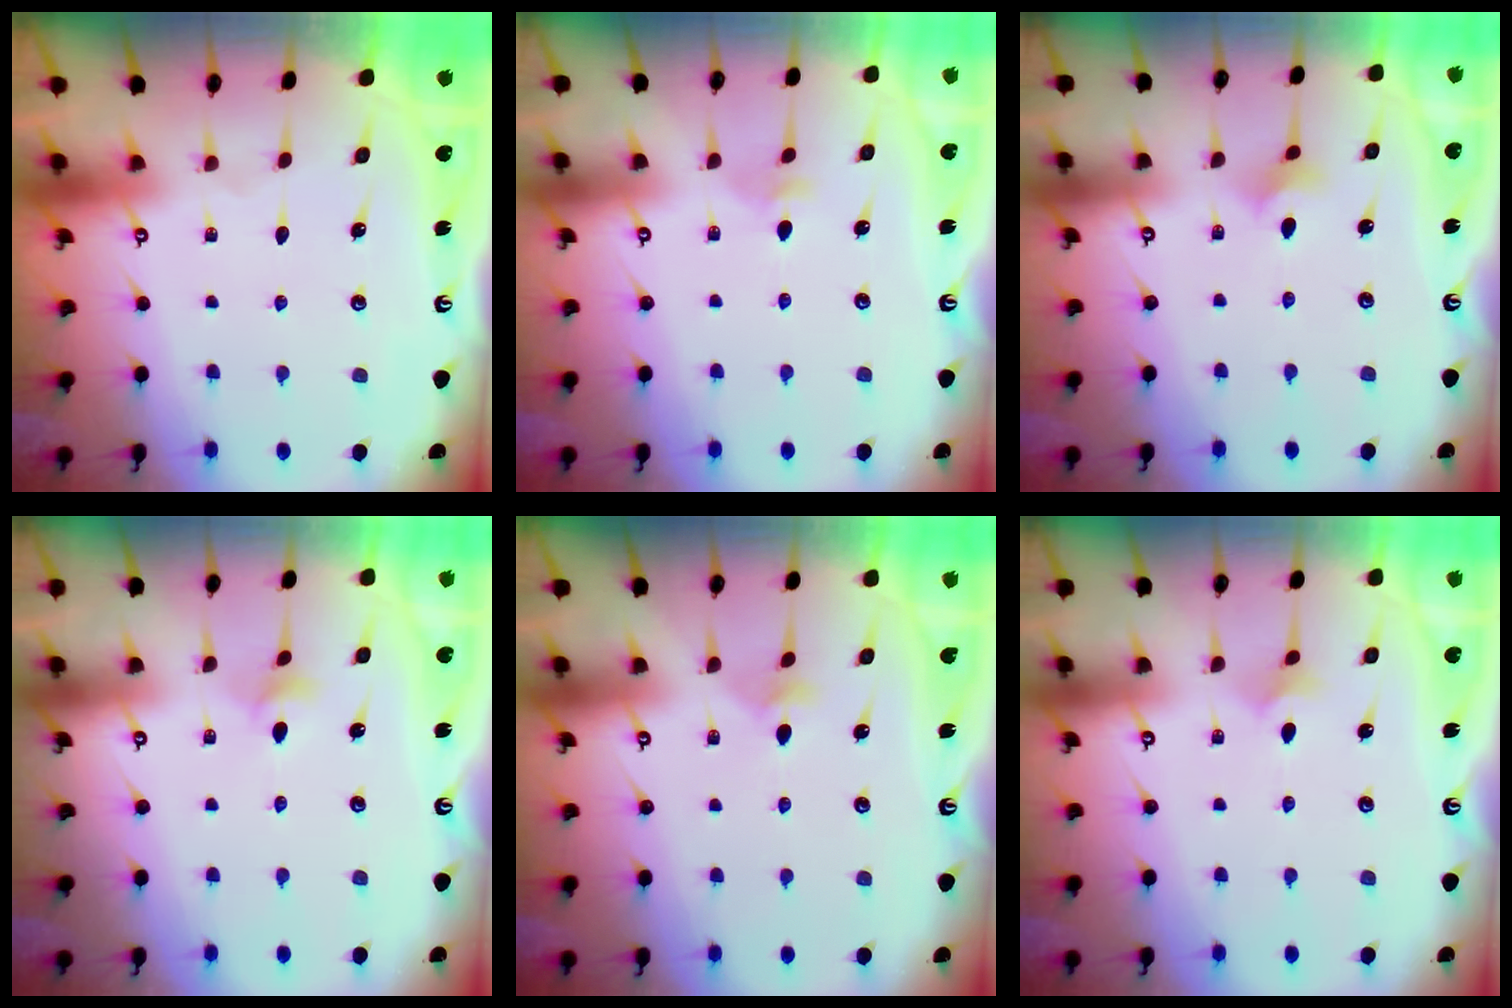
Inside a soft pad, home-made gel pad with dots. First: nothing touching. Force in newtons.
{"total": 2.9, "press": 2.8, "slide": 0.8}
{"total": 3.7, "press": 3.6, "slide": 0.7}
{"total": 2.8, "press": 2.7, "slide": 0.4}
{"total": 3.8, "press": 3.7, "slide": 0.8}
{"total": 3.5, "press": 3.4, "slide": 0.7}